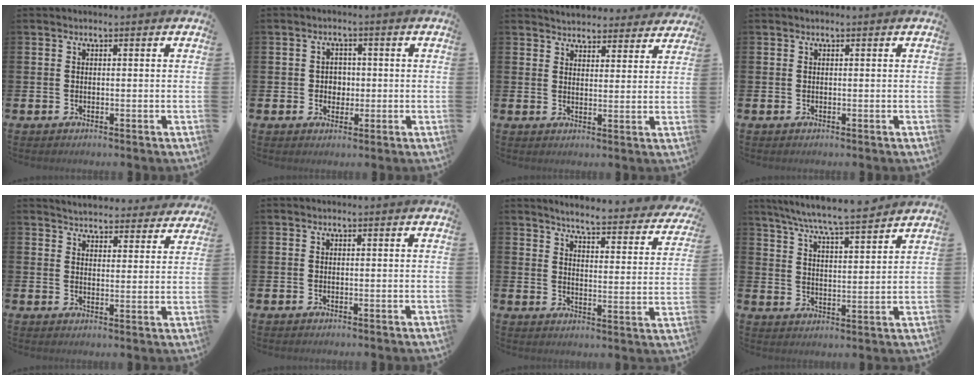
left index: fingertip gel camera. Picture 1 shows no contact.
{"total": 2.5, "force": [0.2, 2.3, 0.9], "torque": [-0.004, 0.002, -0.006]}
{"total": 4.3, "force": [4.2, 0.9, -0.3], "torque": [0.002, -0.030, 0.073]}
{"total": 0.0}
{"total": 4.6, "force": [4.5, 0.8, -0.2], "torque": [-0.011, -0.033, 0.078]}
{"total": 0.0}
{"total": 5.1, "force": [4.9, 0.0, 1.2], "torque": [-0.039, -0.045, 0.079]}
{"total": 7.4, "force": [7.0, 0.0, 2.5], "torque": [-0.073, -0.043, 0.124]}